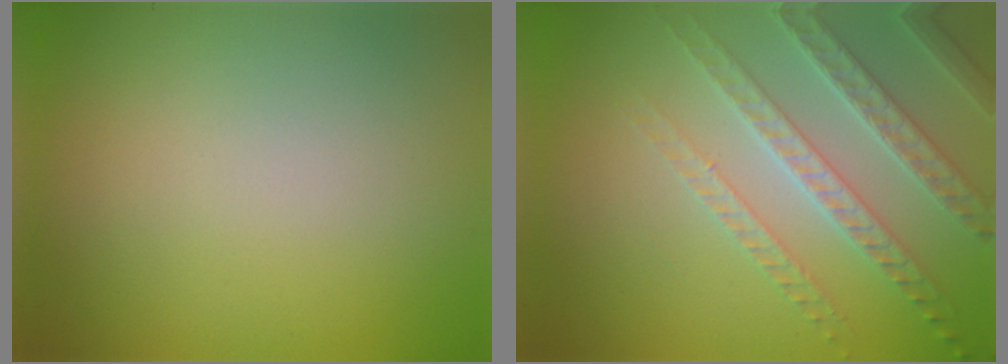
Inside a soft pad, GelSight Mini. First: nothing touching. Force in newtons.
{"total": 3.9, "press": 3.8, "slide": 1.0}